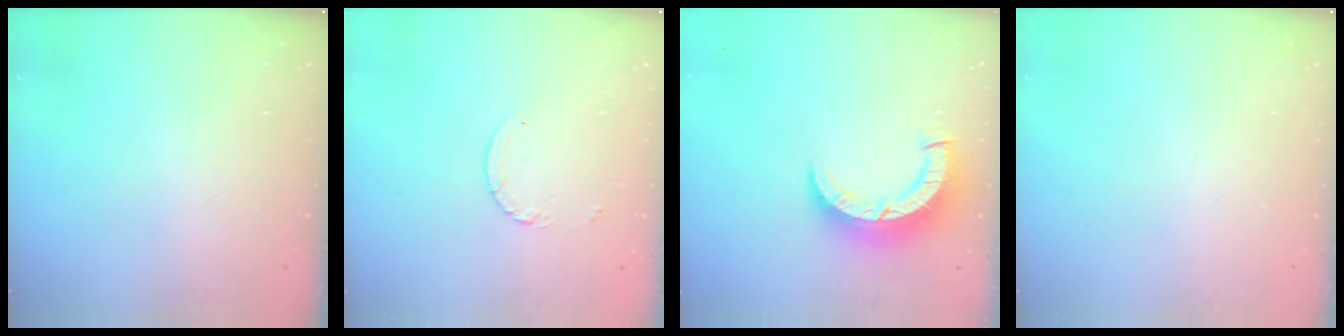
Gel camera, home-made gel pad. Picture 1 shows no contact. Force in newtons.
{"total": 3.9, "press": 3.9, "slide": 0.4}
{"total": 9.4, "press": 9.3, "slide": 1.0}
{"total": 0.0}